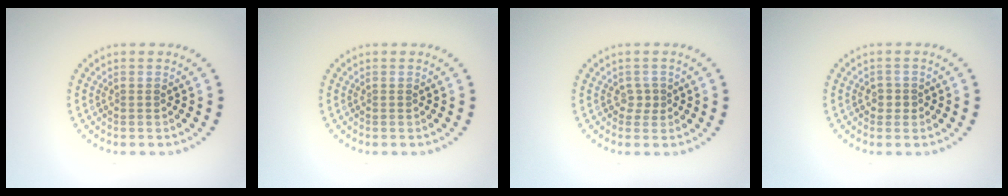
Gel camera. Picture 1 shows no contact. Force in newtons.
{"total": 0.0}
{"total": 1.1, "press": 0.9, "slide": 0.6}
{"total": 1.2, "press": 1.0, "slide": 0.6}